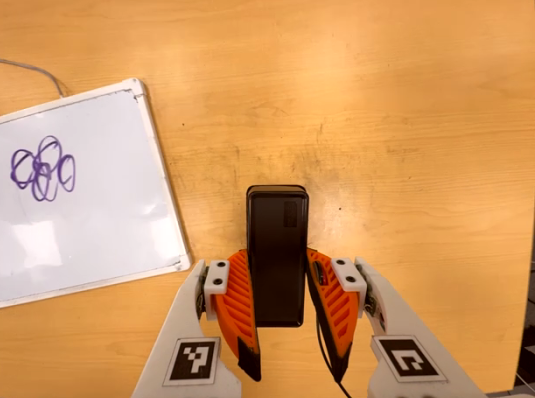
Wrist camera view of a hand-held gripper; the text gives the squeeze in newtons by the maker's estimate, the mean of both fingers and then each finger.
{"total": 4.6, "left": 3.0, "right": 6.2}